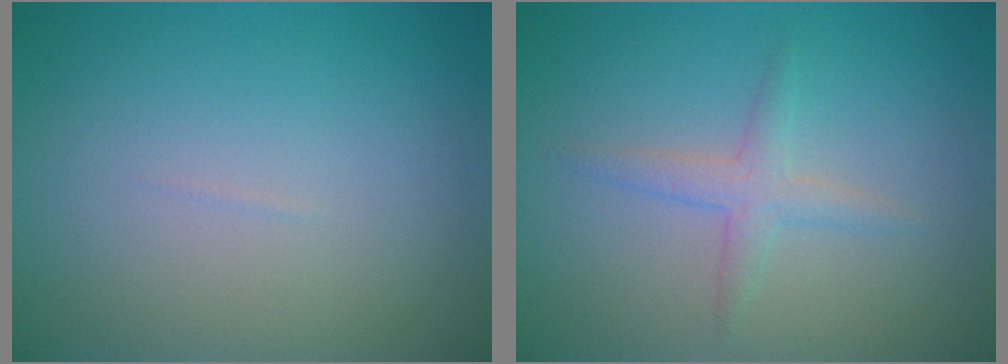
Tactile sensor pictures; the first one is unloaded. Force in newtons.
{"total": 1.8, "press": 1.8, "slide": 0.1}